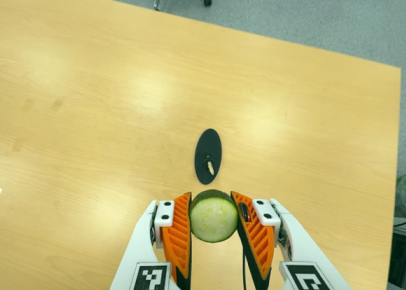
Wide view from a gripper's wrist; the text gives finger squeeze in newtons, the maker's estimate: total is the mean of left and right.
{"total": 11.3, "left": 10.2, "right": 12.3}